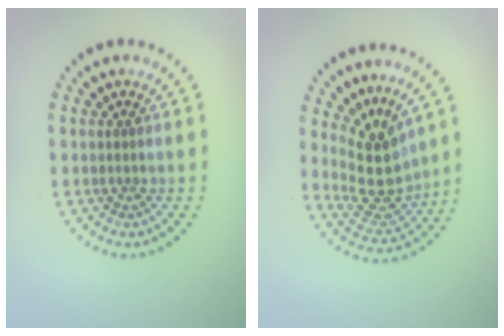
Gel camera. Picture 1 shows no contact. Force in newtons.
{"total": 4.2, "press": 3.6, "slide": 2.2}